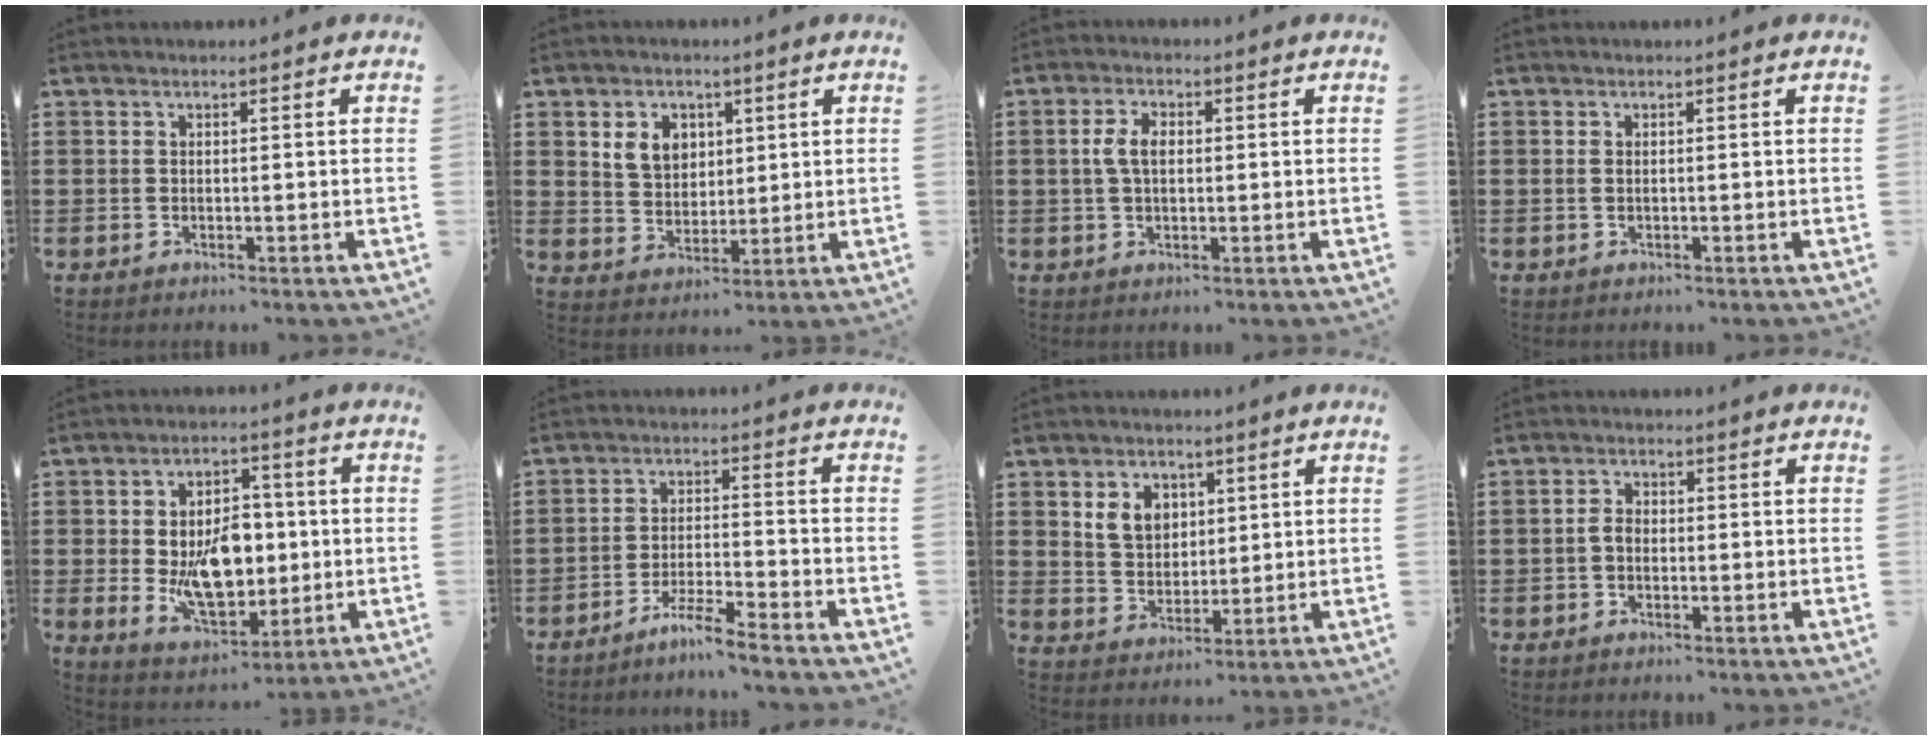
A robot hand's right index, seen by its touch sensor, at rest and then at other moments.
{"total": 5.6, "force": [2.2, 4.6, 2.4], "torque": [-0.066, 0.016, 0.039]}
{"total": 4.0, "force": [0.4, 2.2, 3.3], "torque": [-0.076, 0.008, 0.002]}
{"total": 0.8, "force": [0.1, 0.4, 0.6], "torque": [-0.014, 0.003, 0.000]}
{"total": 10.4, "force": [-0.4, 6.5, 8.1], "torque": [-0.150, 0.003, -0.012]}
{"total": 4.7, "force": [-4.4, -0.6, 1.5], "torque": [-0.035, -0.006, -0.088]}
{"total": 5.4, "force": [2.2, 4.4, 2.3], "torque": [-0.065, 0.015, 0.039]}
{"total": 2.1, "force": [-0.5, 1.3, 1.5], "torque": [-0.037, 0.000, -0.013]}